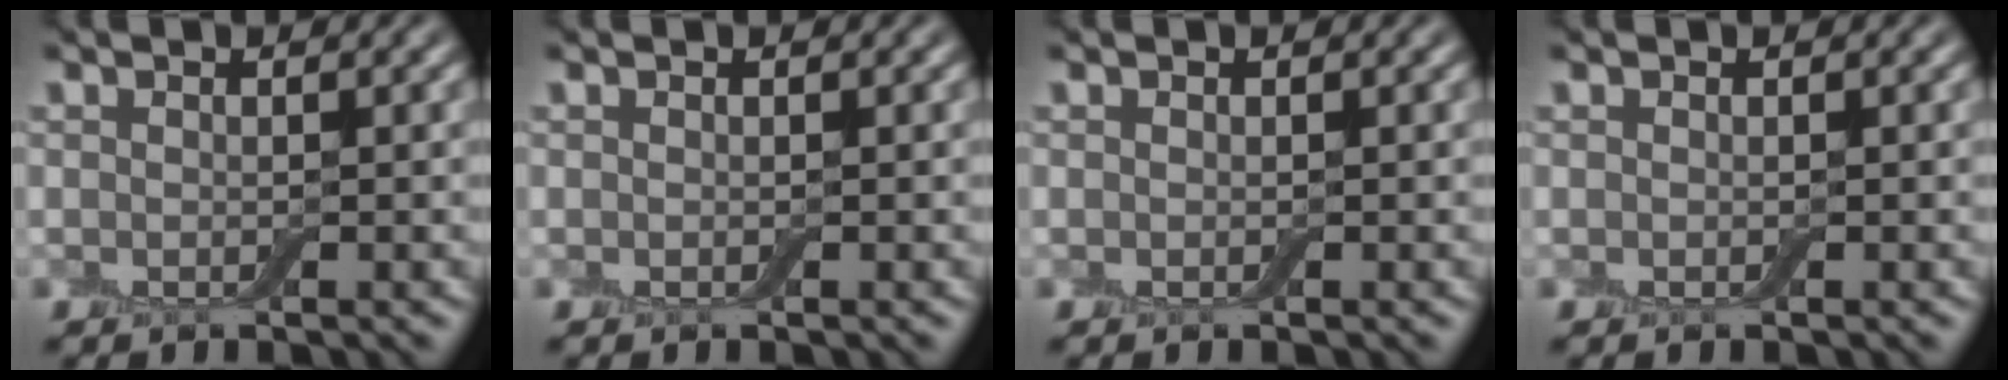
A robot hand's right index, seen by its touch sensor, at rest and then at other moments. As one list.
[{"total": 0.0}, {"total": 0.0}, {"total": 0.0}]